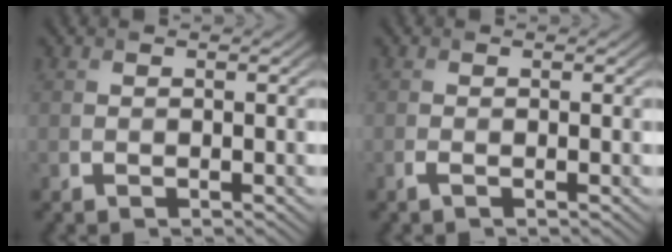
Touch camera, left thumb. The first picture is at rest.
{"total": 0.7, "force": [-0.3, 0.1, 0.6], "torque": [-0.016, -0.002, -0.008]}